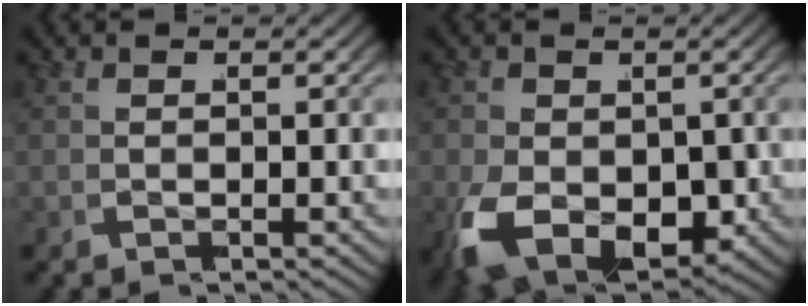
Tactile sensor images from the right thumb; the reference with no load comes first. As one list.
[{"total": 9.0, "force": [-3.3, 6.2, 5.7], "torque": [-0.140, -0.051, -0.033]}]